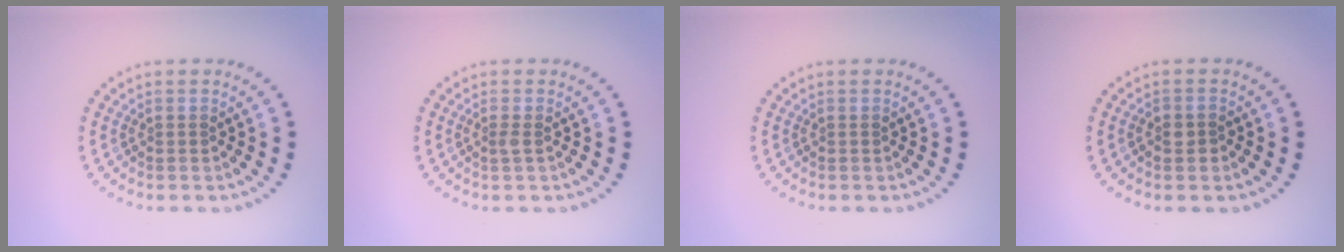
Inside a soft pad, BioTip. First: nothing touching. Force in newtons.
{"total": 0.6, "press": 0.5, "slide": 0.3}
{"total": 0.0}
{"total": 1.5, "press": 1.4, "slide": 0.5}